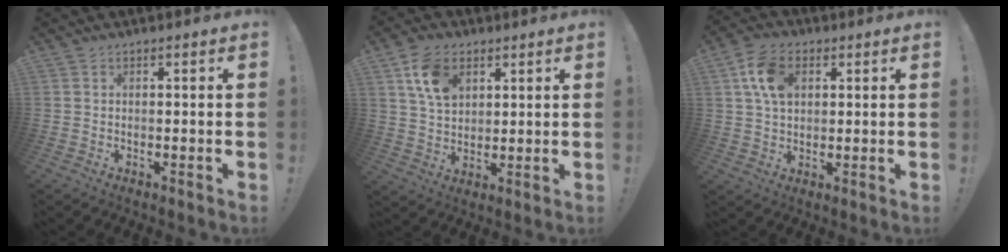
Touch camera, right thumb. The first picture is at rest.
{"total": 10.7, "force": [5.3, 7.2, 5.9], "torque": [-0.095, -0.011, 0.103]}
{"total": 10.6, "force": [3.4, 7.4, 6.8], "torque": [-0.125, 0.012, 0.067]}